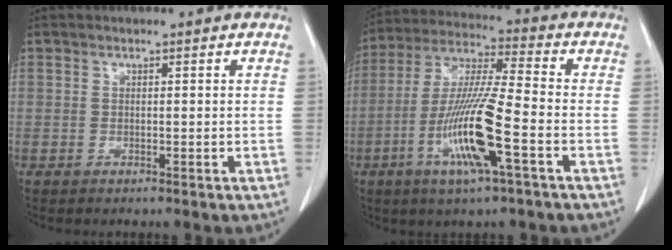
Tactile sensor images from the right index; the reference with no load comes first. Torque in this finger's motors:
{"motor_torque": [2.00, -0.14, 0.46, 0.21]}